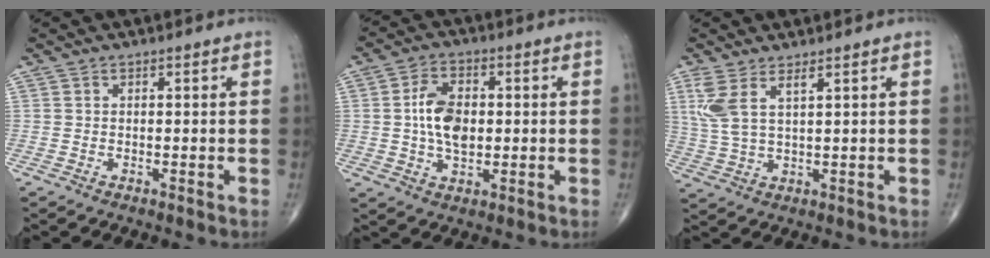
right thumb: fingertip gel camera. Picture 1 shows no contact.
{"total": 8.9, "force": [0.3, 5.4, 7.0], "torque": [-0.117, 0.006, 0.004]}
{"total": 6.4, "force": [3.0, 2.0, 5.2], "torque": [-0.132, -0.011, 0.072]}